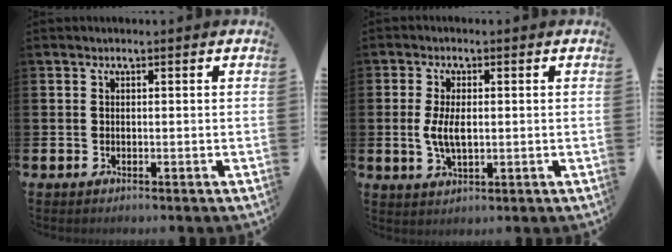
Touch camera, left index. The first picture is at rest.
{"total": 4.3, "force": [0.1, 2.1, 3.8], "torque": [-0.071, 0.000, -0.004]}